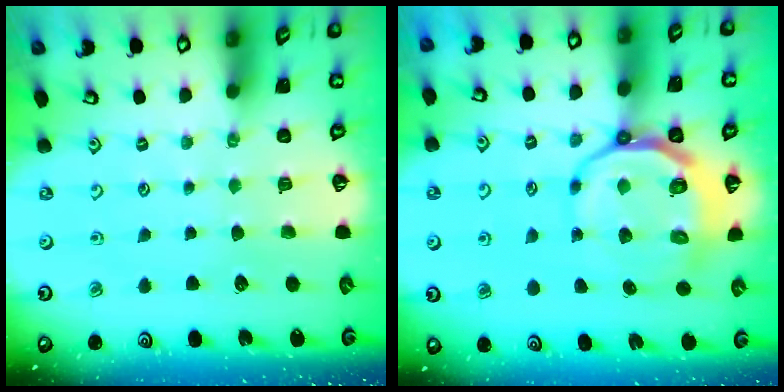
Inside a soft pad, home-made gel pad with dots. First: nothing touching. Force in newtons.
{"total": 11.1, "press": 10.7, "slide": 3.1}